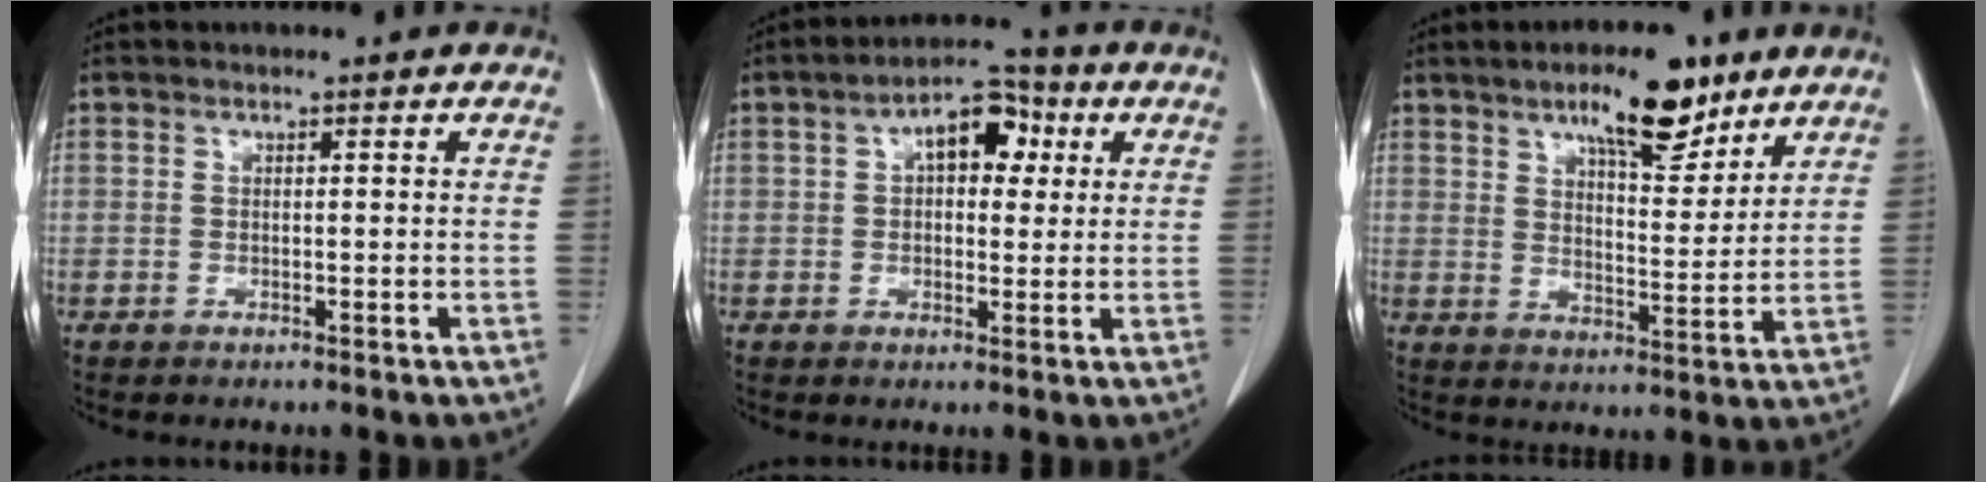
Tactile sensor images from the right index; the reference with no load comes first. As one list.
[{"total": 7.8, "force": [2.3, 4.1, 6.3], "torque": [-0.094, 0.031, 0.031]}, {"total": 11.1, "force": [7.4, 3.4, 7.4], "torque": [-0.115, 0.001, 0.119]}]